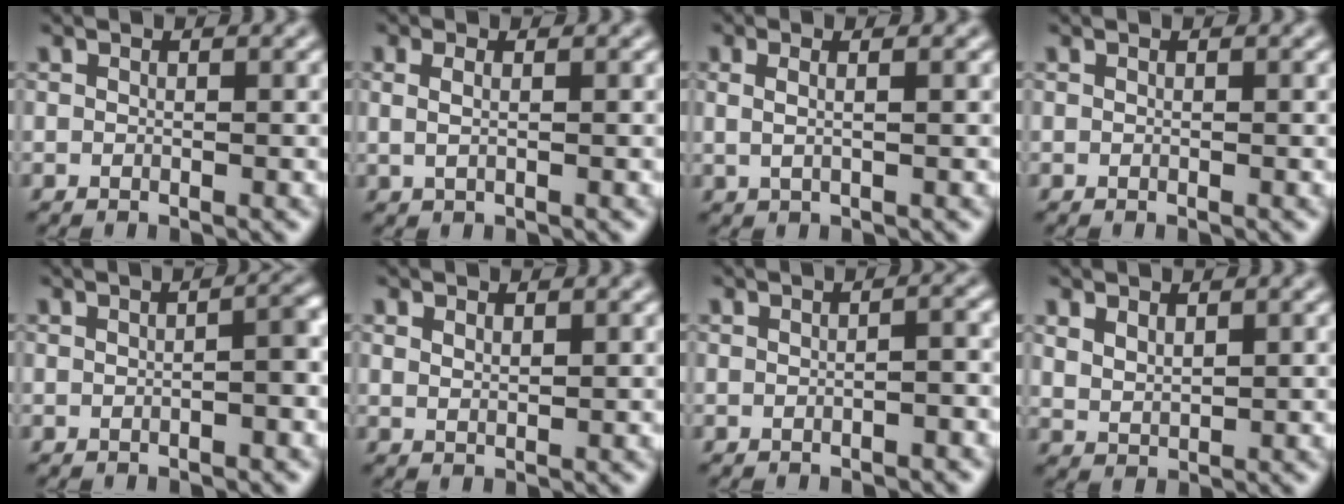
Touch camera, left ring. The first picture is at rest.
{"total": 1.6, "force": [0.6, 0.8, 1.3], "torque": [-0.022, -0.004, 0.007]}
{"total": 2.5, "force": [0.9, 1.1, 2.1], "torque": [-0.027, -0.002, -0.004]}
{"total": 0.0}
{"total": 3.0, "force": [-0.2, 1.1, 2.8], "torque": [-0.019, 0.014, -0.003]}
{"total": 1.0, "force": [0.8, 0.4, 0.5], "torque": [-0.012, -0.001, 0.017]}
{"total": 1.8, "force": [-0.4, 0.5, 1.6], "torque": [-0.018, 0.006, -0.008]}
{"total": 1.8, "force": [1.3, 1.0, 1.0], "torque": [-0.024, -0.004, 0.031]}